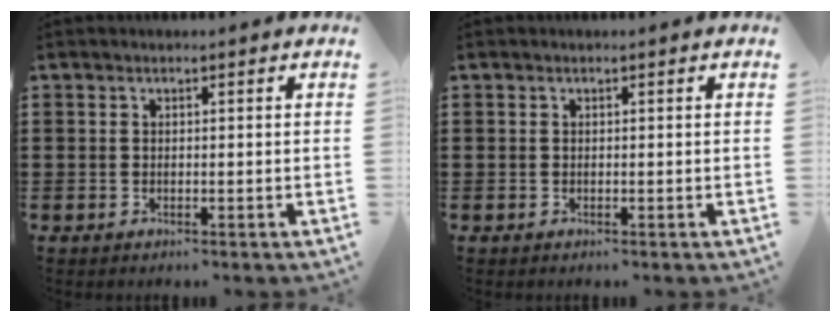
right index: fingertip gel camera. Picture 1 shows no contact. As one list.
[{"total": 0.0}]